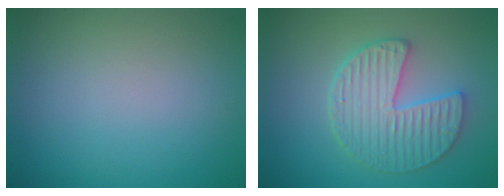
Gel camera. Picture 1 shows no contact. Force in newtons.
{"total": 4.9, "press": 4.2, "slide": 2.5}